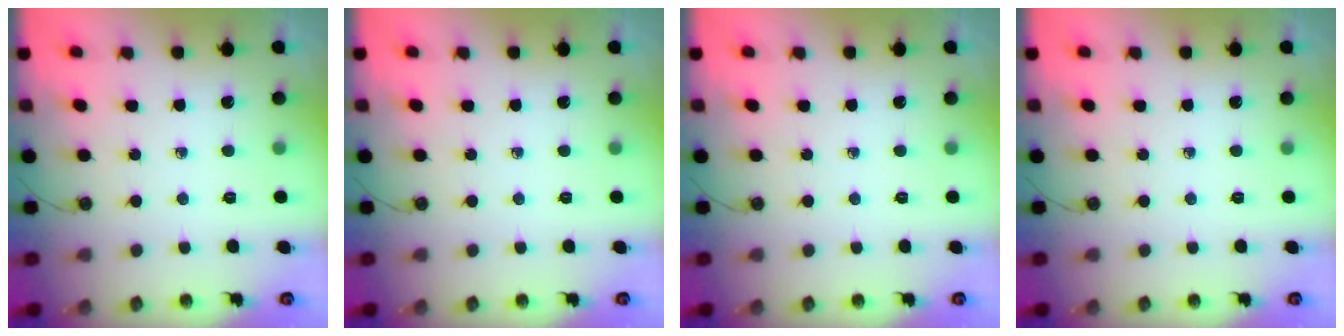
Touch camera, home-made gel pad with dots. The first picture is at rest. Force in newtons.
{"total": 0.0}
{"total": 0.0}
{"total": 0.0}